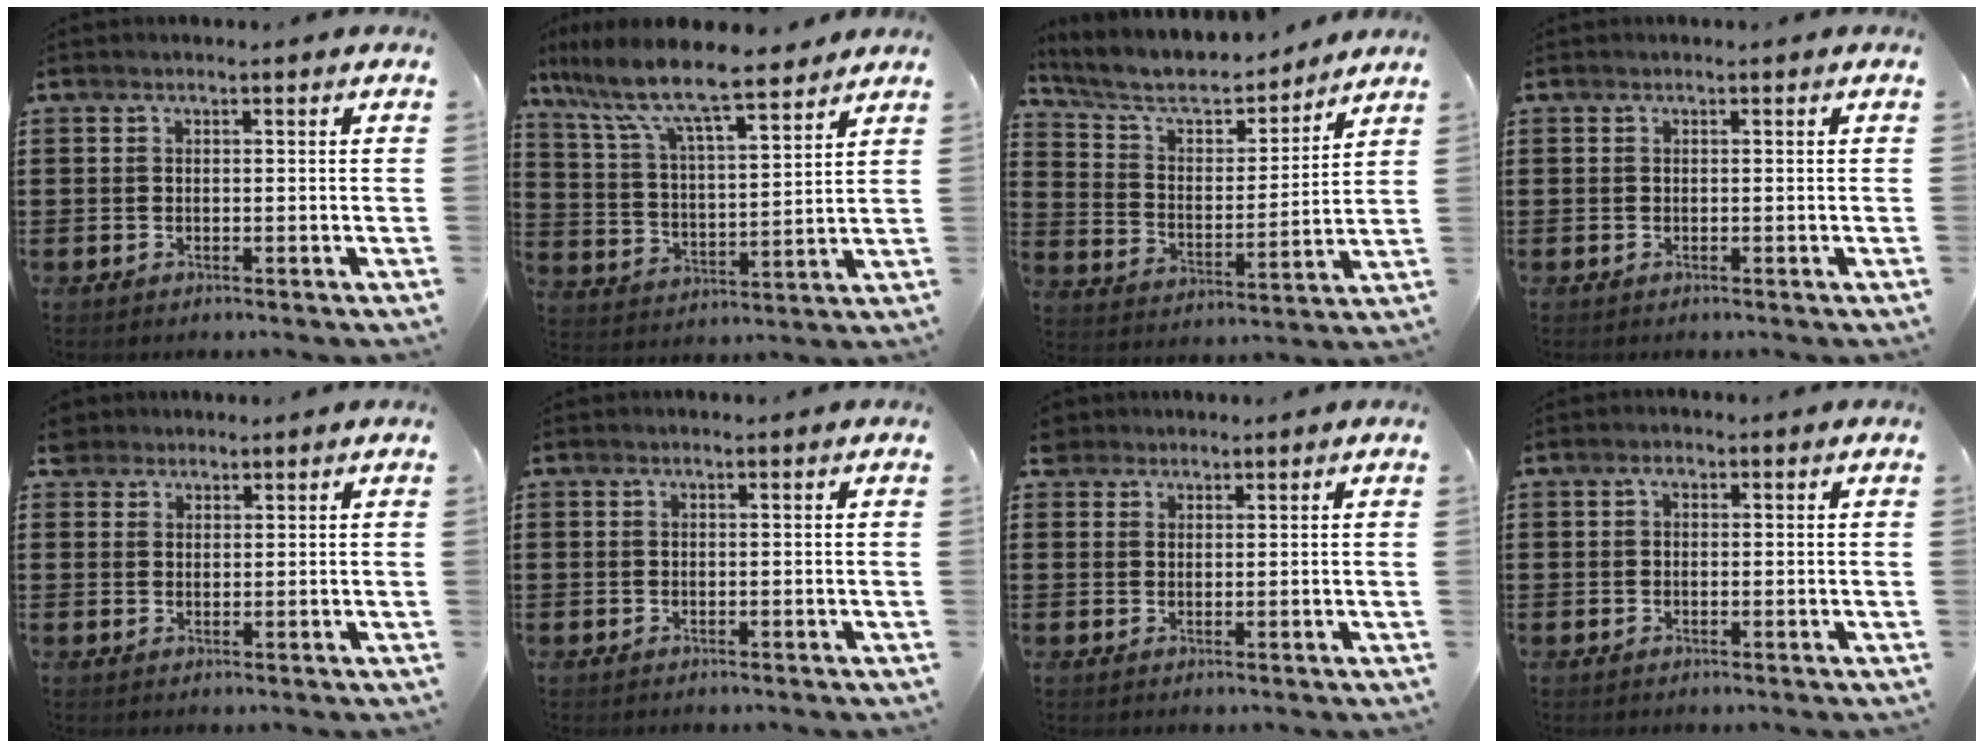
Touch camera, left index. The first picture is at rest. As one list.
[{"total": 9.4, "force": [7.8, 1.3, 4.9], "torque": [-0.127, -0.038, 0.132]}, {"total": 7.7, "force": [6.7, 2.3, 3.1], "torque": [-0.090, -0.038, 0.113]}, {"total": 0.0}, {"total": 2.5, "force": [2.0, 1.4, 0.2], "torque": [-0.012, 0.010, 0.040]}, {"total": 0.0}, {"total": 2.1, "force": [1.7, 1.2, 0.1], "torque": [-0.010, 0.008, 0.034]}, {"total": 1.2, "force": [0.1, 0.8, 0.9], "torque": [-0.020, 0.007, 0.001]}]